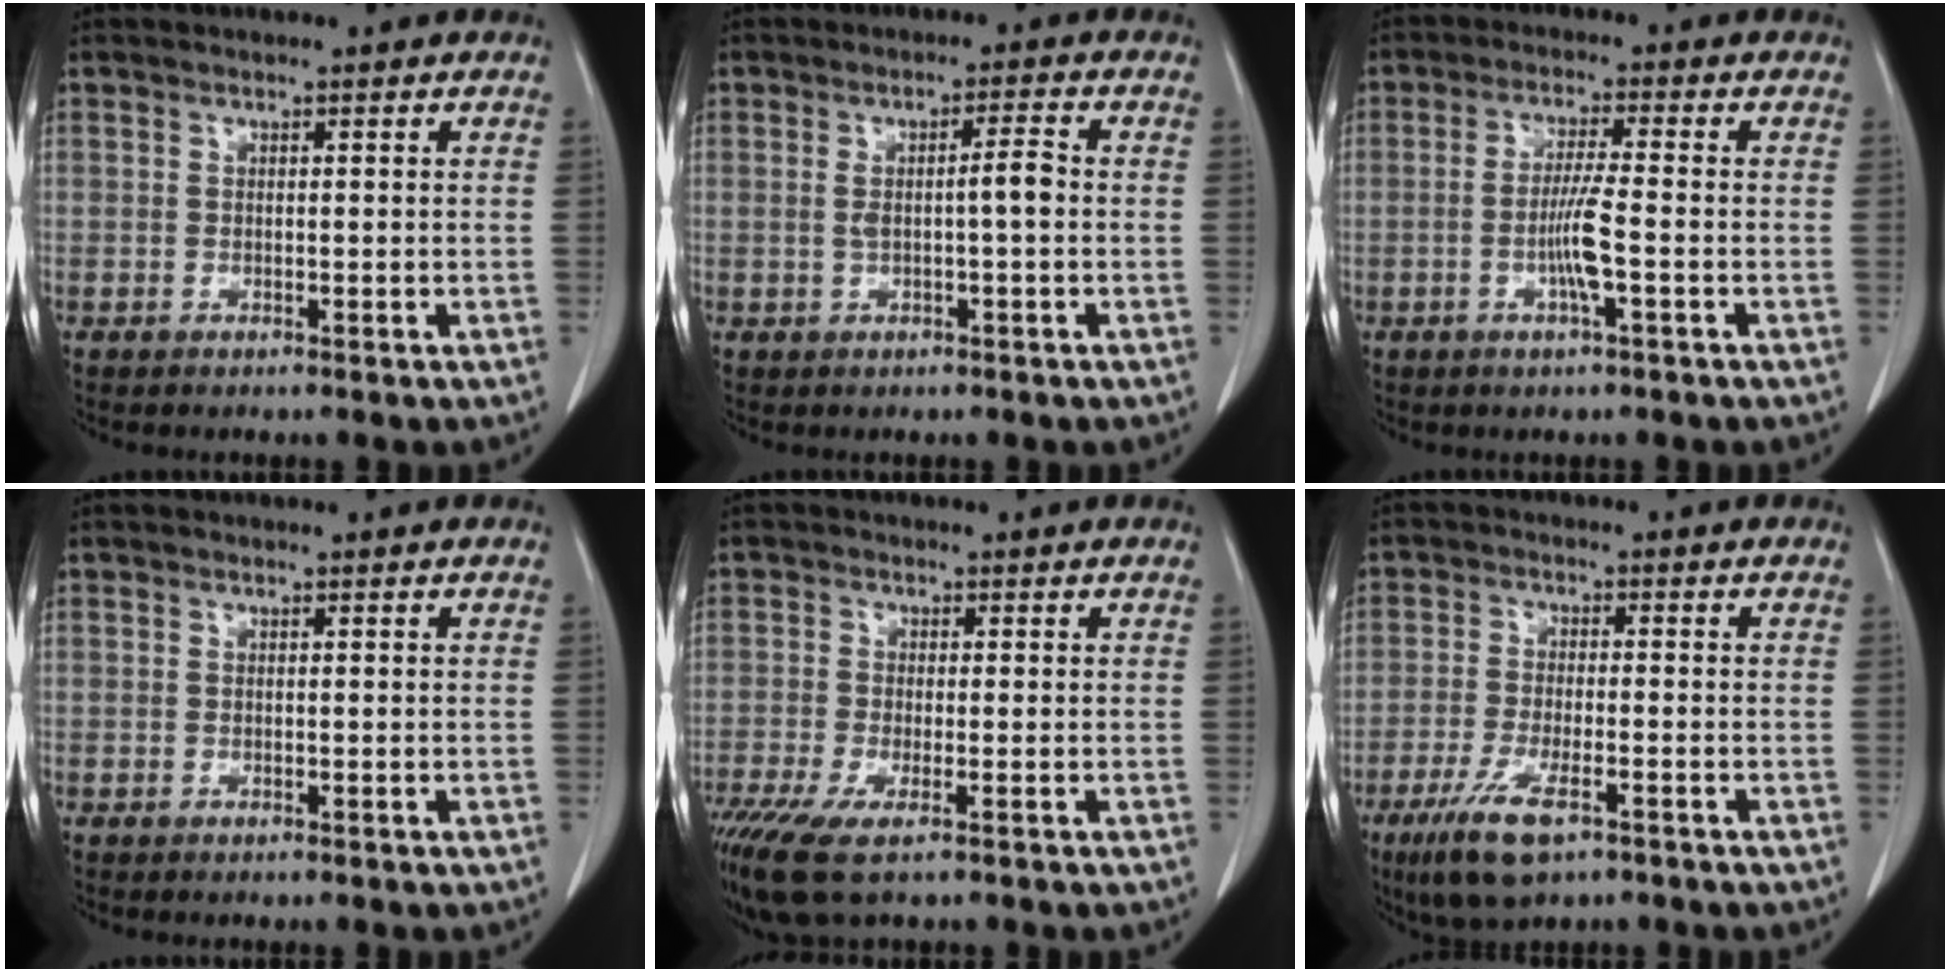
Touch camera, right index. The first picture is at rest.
{"total": 3.7, "force": [-0.1, 0.2, 3.7], "torque": [-0.069, 0.007, 0.000]}
{"total": 5.3, "force": [-1.4, -0.2, 5.1], "torque": [-0.104, -0.004, -0.028]}
{"total": 0.0}
{"total": 6.8, "force": [-4.1, 1.2, 5.2], "torque": [-0.098, -0.020, -0.072]}
{"total": 8.0, "force": [-4.6, 1.8, 6.2], "torque": [-0.125, -0.019, -0.077]}